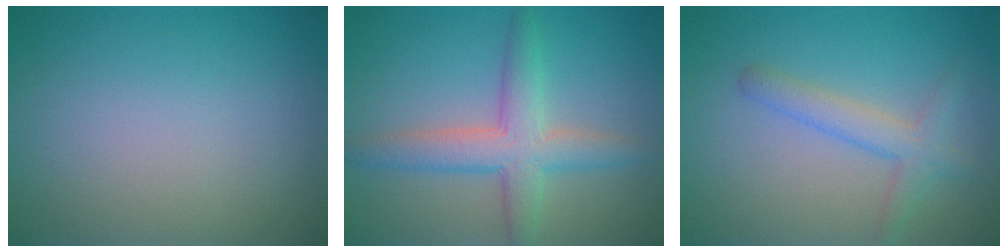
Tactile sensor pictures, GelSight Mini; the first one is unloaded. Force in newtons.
{"total": 4.6, "press": 4.6, "slide": 0.2}
{"total": 2.9, "press": 2.8, "slide": 0.2}